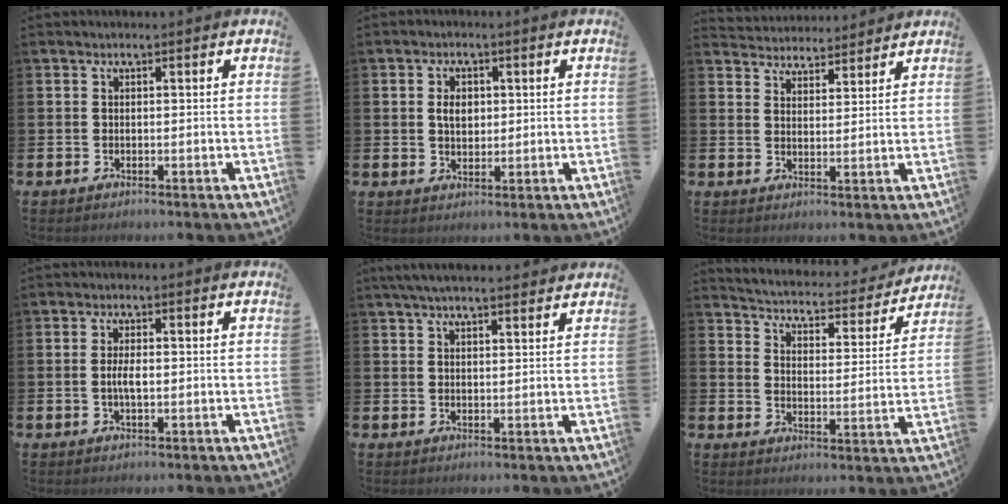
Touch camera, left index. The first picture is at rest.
{"total": 2.9, "force": [0.8, 2.0, 1.9], "torque": [-0.025, 0.003, 0.009]}
{"total": 4.2, "force": [4.1, 0.8, -0.6], "torque": [-0.009, -0.023, 0.075]}
{"total": 2.6, "force": [-0.2, 1.0, 2.4], "torque": [-0.044, 0.000, -0.004]}
{"total": 4.2, "force": [3.8, 0.7, 1.6], "torque": [-0.036, -0.007, 0.070]}
{"total": 4.3, "force": [4.2, 1.0, 0.6], "torque": [-0.030, -0.041, 0.062]}